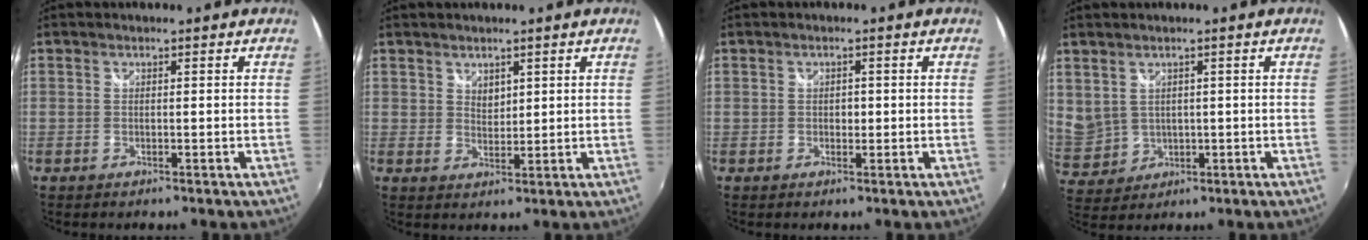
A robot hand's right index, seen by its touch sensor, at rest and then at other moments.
{"total": 2.6, "force": [1.8, 1.6, 0.9], "torque": [-0.008, 0.000, 0.034]}
{"total": 1.2, "force": [-0.1, 1.0, 0.5], "torque": [-0.005, 0.000, -0.001]}
{"total": 8.4, "force": [3.3, 6.9, 3.6], "torque": [-0.091, 0.005, 0.091]}